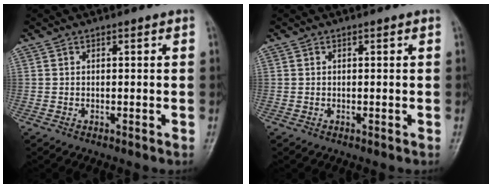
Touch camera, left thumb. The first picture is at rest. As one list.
[{"total": 0.0}]